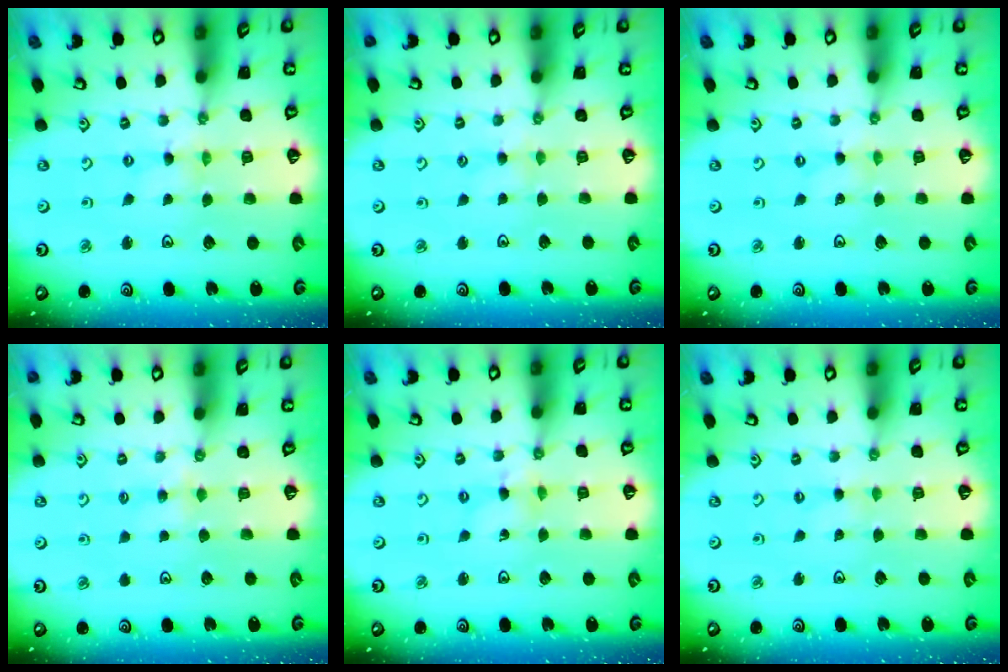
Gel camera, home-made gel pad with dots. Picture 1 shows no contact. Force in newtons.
{"total": 1.8, "press": 1.8, "slide": 0.4}
{"total": 0.0}
{"total": 3.6, "press": 3.6, "slide": 0.6}
{"total": 2.0, "press": 2.0, "slide": 0.2}
{"total": 0.0}